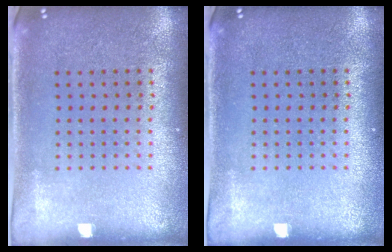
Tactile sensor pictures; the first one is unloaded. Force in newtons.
{"total": 0.0}